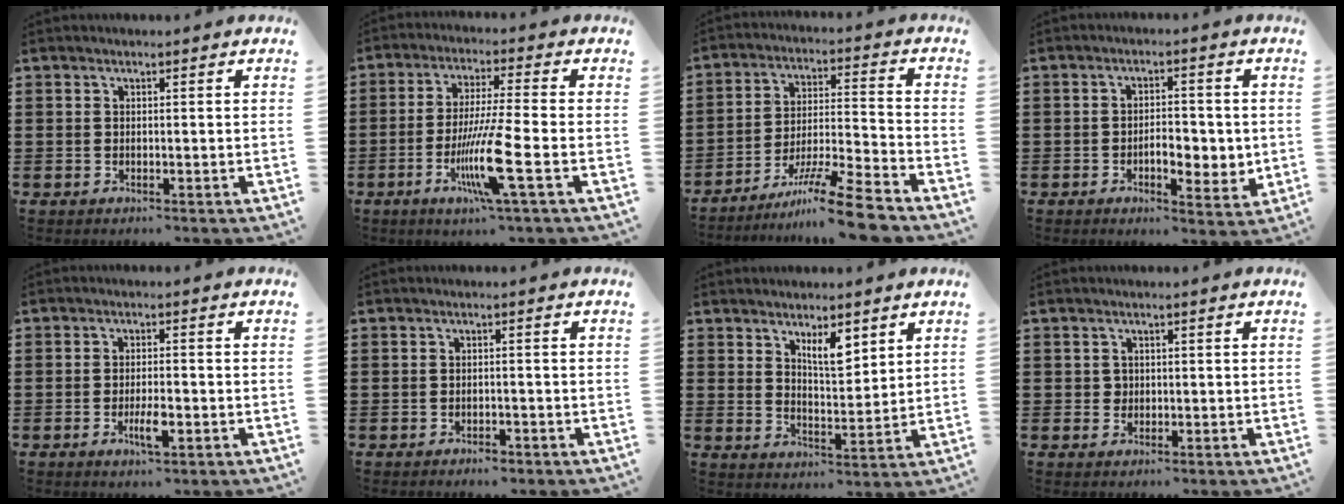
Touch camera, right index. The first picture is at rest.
{"total": 10.7, "force": [-3.8, 0.3, 10.0], "torque": [-0.199, -0.019, -0.073]}
{"total": 11.0, "force": [-9.0, -0.3, 6.3], "torque": [-0.105, 0.016, -0.174]}
{"total": 5.3, "force": [-0.9, 2.7, 4.4], "torque": [-0.064, 0.002, -0.021]}
{"total": 4.2, "force": [-1.6, 1.1, 3.7], "torque": [-0.074, -0.002, -0.031]}
{"total": 1.4, "force": [-1.3, 0.3, 0.3], "torque": [-0.012, 0.000, -0.027]}
{"total": 5.4, "force": [3.5, 1.9, 3.6], "torque": [-0.063, -0.007, 0.057]}
{"total": 1.1, "force": [0.2, 1.0, 0.4], "torque": [-0.010, 0.005, 0.004]}